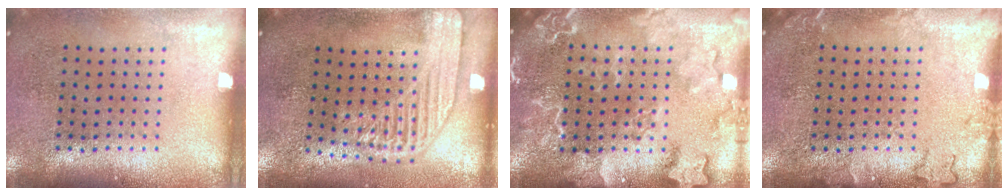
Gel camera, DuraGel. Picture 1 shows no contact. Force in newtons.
{"total": 2.2, "press": 1.9, "slide": 1.2}
{"total": 2.5, "press": 2.5, "slide": 0.4}
{"total": 1.6, "press": 1.6, "slide": 0.3}